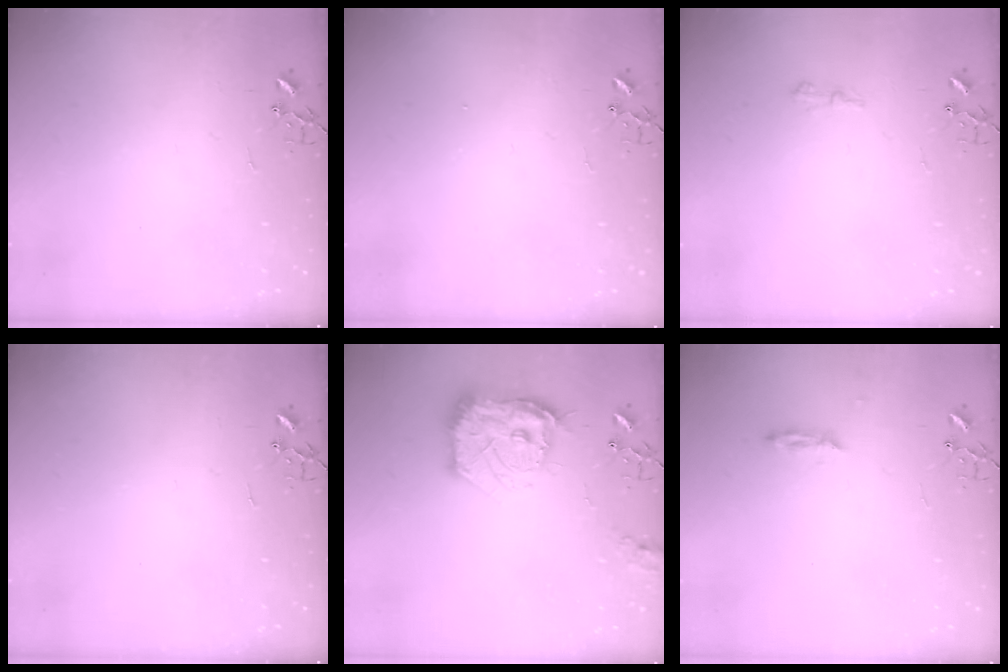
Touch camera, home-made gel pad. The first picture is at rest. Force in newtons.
{"total": 1.1, "press": 1.1, "slide": 0.1}
{"total": 6.1, "press": 6.1, "slide": 0.6}
{"total": 0.0}
{"total": 18.7, "press": 18.6, "slide": 1.8}
{"total": 2.3, "press": 2.2, "slide": 0.4}